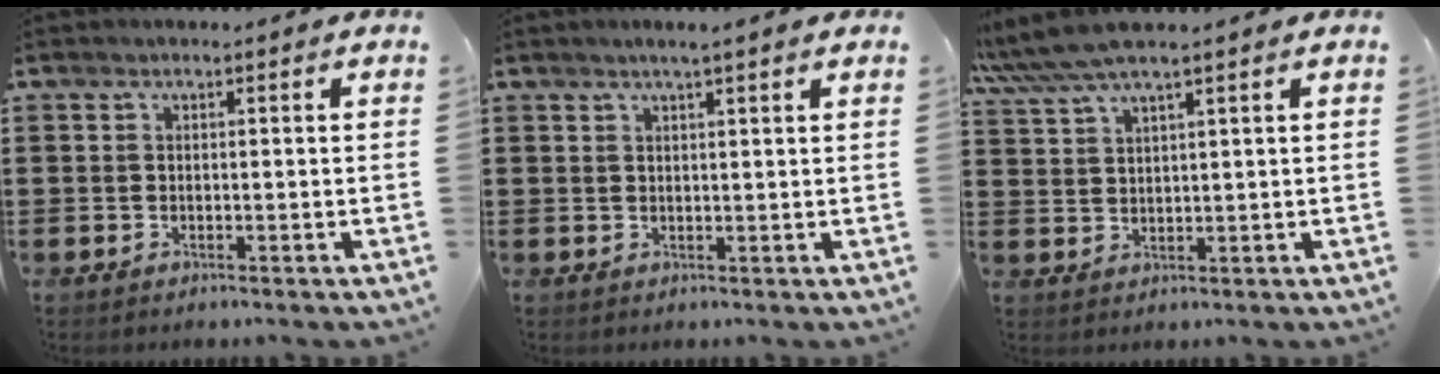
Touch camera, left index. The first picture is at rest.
{"total": 1.9, "force": [1.4, -0.1, 1.2], "torque": [-0.025, 0.001, 0.026]}
{"total": 5.4, "force": [4.3, 0.3, 3.3], "torque": [-0.075, -0.005, 0.076]}